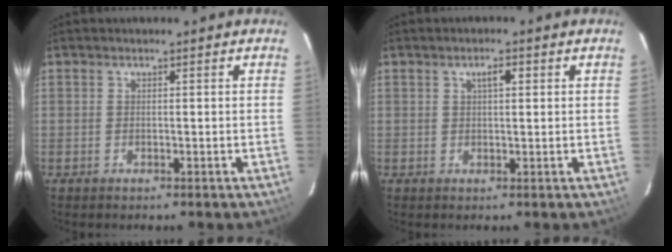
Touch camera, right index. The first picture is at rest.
{"total": 2.1, "force": [0.8, 0.8, 1.8], "torque": [-0.030, 0.008, 0.014]}